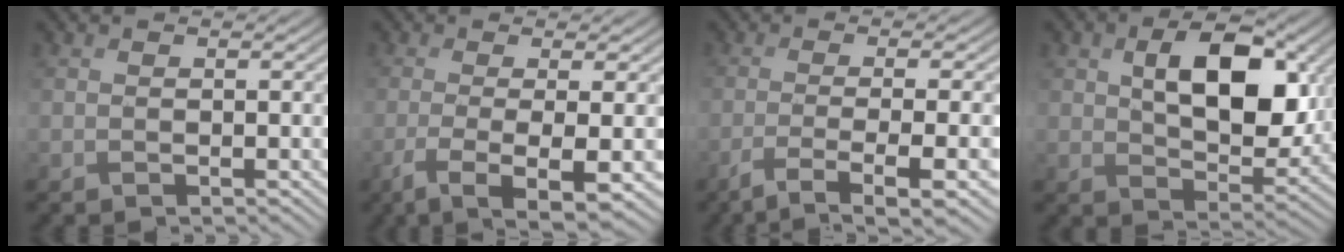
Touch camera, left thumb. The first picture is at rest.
{"total": 7.7, "force": [-2.4, 1.7, 7.1], "torque": [-0.100, -0.006, -0.046]}
{"total": 8.3, "force": [-4.0, 1.7, 7.1], "torque": [-0.091, -0.001, -0.070]}
{"total": 11.3, "force": [2.5, 6.8, 8.6], "torque": [-0.142, -0.008, 0.043]}